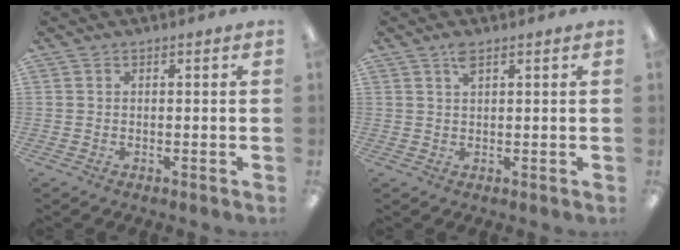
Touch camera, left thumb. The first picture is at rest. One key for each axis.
{"total": 2.4, "fx": 1.5, "fy": 0.7, "fz": 1.7, "tx": -0.030, "ty": 0.000, "tz": 0.025}